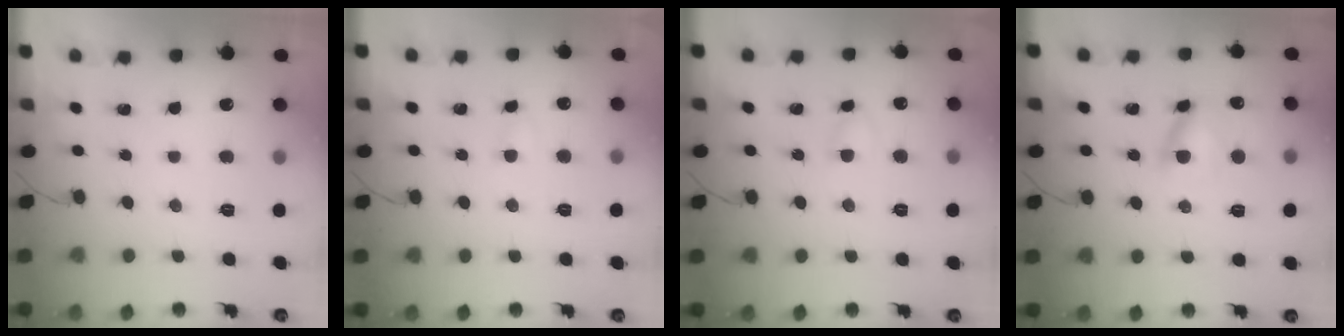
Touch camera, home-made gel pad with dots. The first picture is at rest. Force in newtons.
{"total": 2.6, "press": 2.5, "slide": 0.8}
{"total": 3.8, "press": 3.6, "slide": 1.3}
{"total": 7.9, "press": 7.9, "slide": 0.7}